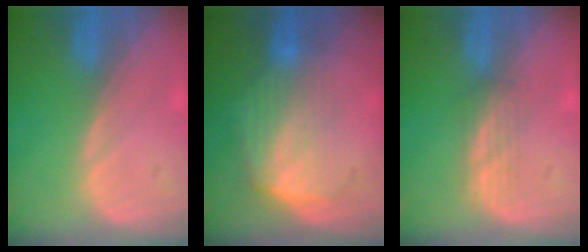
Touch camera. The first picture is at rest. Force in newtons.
{"total": 6.4, "press": 6.4, "slide": 1.0}
{"total": 2.4, "press": 2.4, "slide": 0.5}